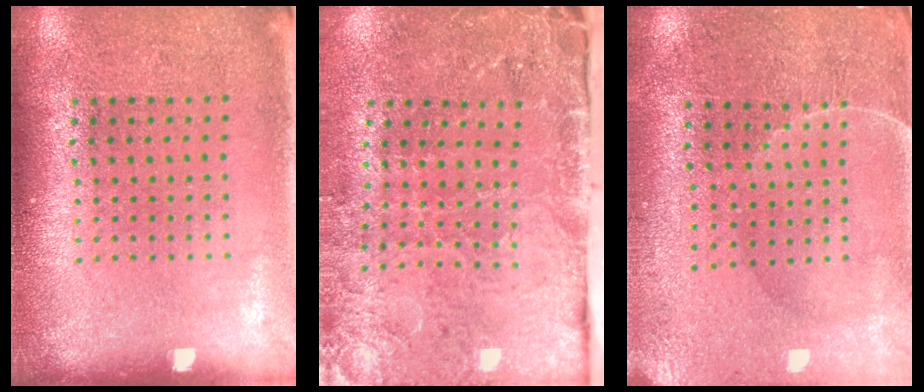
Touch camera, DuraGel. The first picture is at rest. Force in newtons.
{"total": 3.6, "press": 3.3, "slide": 1.3}
{"total": 0.6, "press": 0.5, "slide": 0.4}